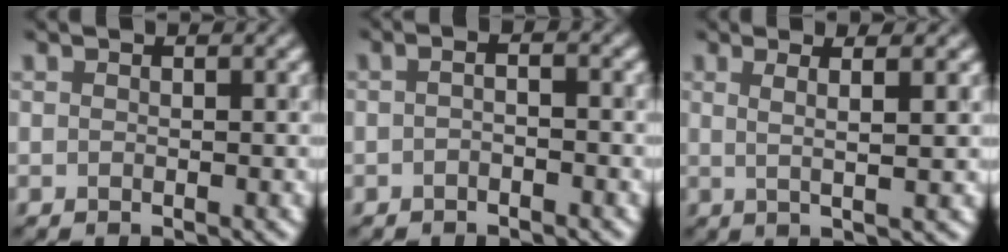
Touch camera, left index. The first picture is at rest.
{"total": 1.0, "force": [-0.7, 0.0, 0.7], "torque": [-0.017, -0.005, -0.009]}
{"total": 3.0, "force": [1.1, 0.3, 2.8], "torque": [-0.052, 0.007, 0.016]}